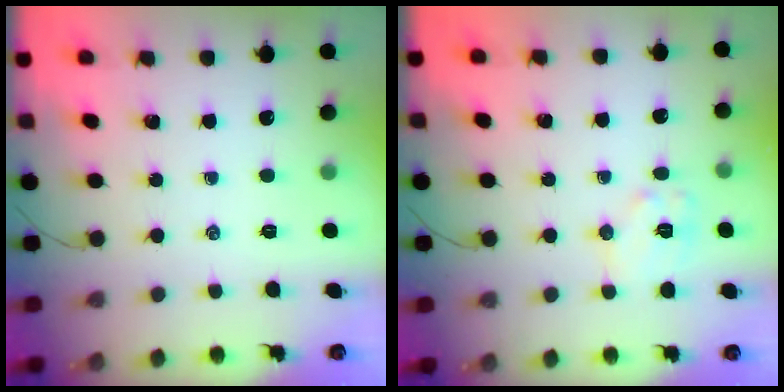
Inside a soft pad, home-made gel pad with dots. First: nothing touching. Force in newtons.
{"total": 7.8, "press": 7.8, "slide": 0.2}